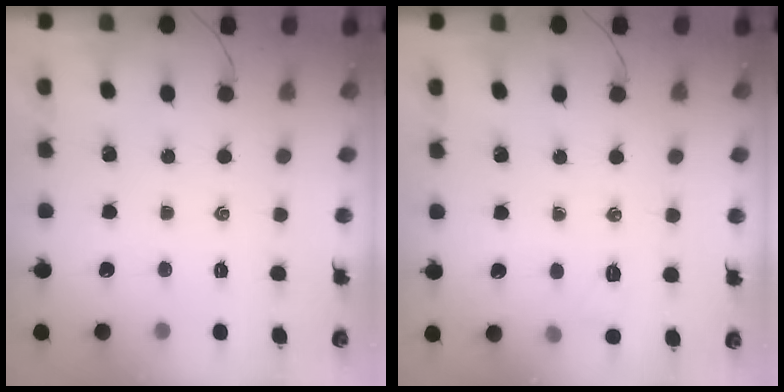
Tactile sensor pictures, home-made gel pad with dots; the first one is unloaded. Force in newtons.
{"total": 6.1, "press": 6.1, "slide": 1.1}